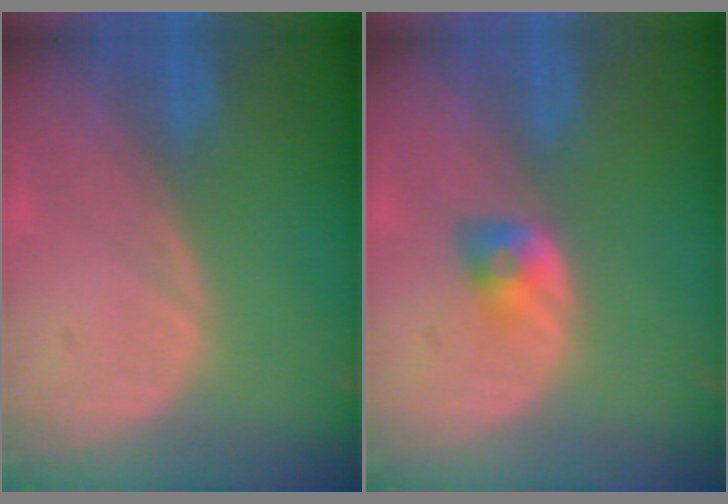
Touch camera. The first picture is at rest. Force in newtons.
{"total": 2.7, "press": 2.4, "slide": 1.2}